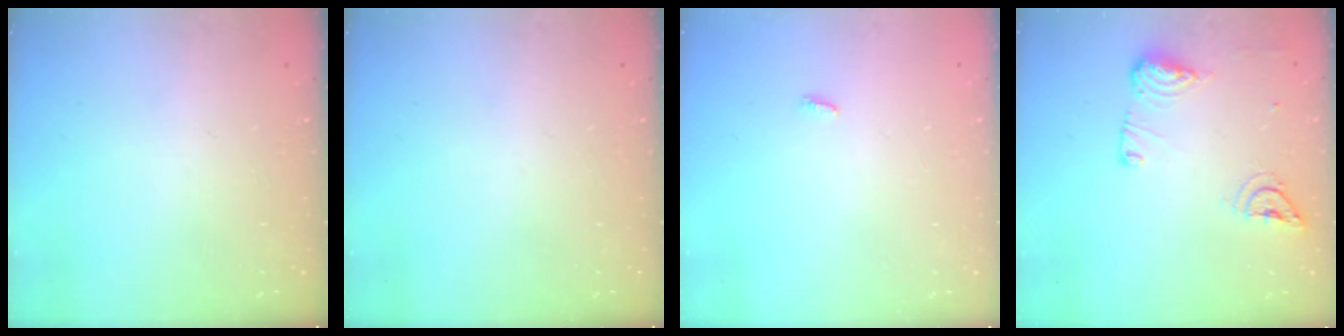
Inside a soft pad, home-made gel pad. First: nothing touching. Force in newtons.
{"total": 0.0}
{"total": 2.3, "press": 2.3, "slide": 0.3}
{"total": 12.7, "press": 11.8, "slide": 4.7}